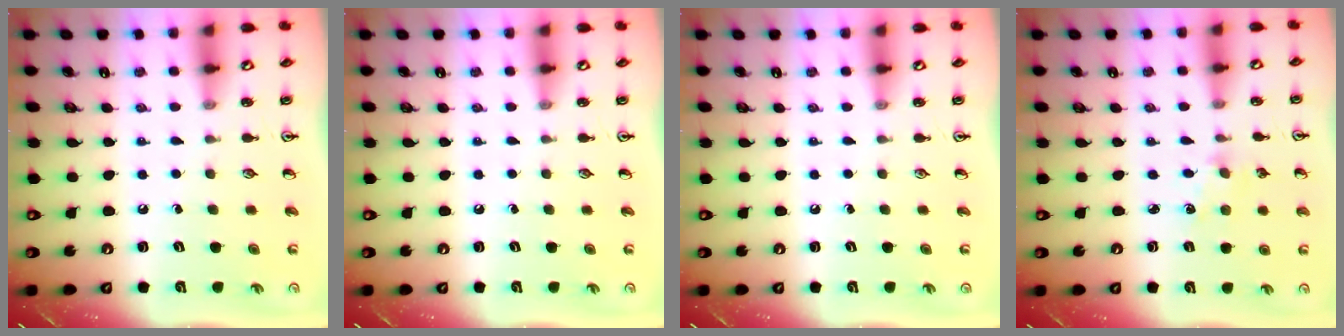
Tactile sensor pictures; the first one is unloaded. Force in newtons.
{"total": 0.0}
{"total": 0.0}
{"total": 1.9, "press": 1.8, "slide": 0.3}